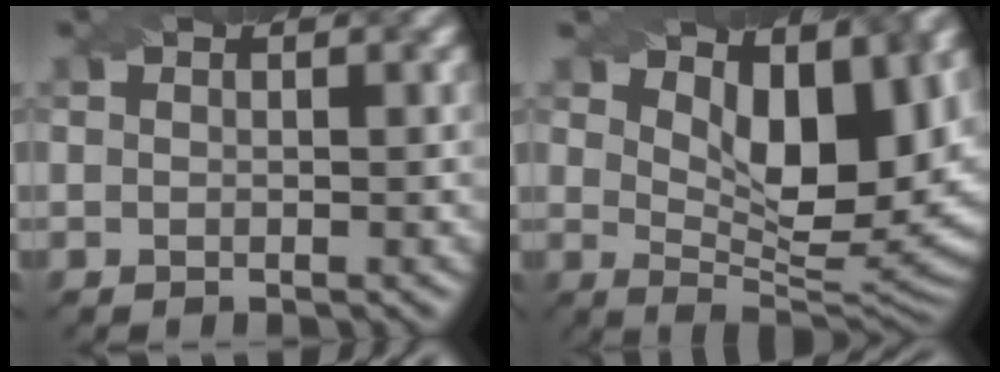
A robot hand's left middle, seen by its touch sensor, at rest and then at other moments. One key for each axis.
{"total": 8.9, "fx": 3.9, "fy": 3.9, "fz": 7.0, "tx": -0.114, "ty": -0.006, "tz": 0.066}